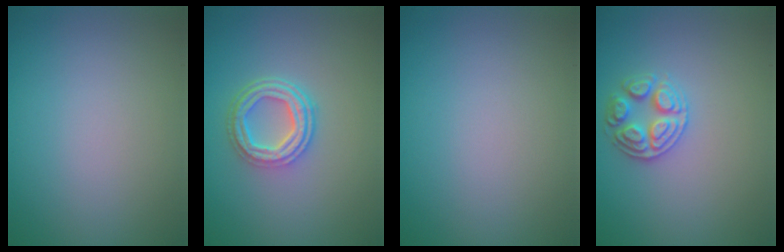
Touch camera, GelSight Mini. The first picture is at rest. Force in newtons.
{"total": 4.3, "press": 3.3, "slide": 2.7}
{"total": 0.0}
{"total": 2.7, "press": 2.7, "slide": 0.5}